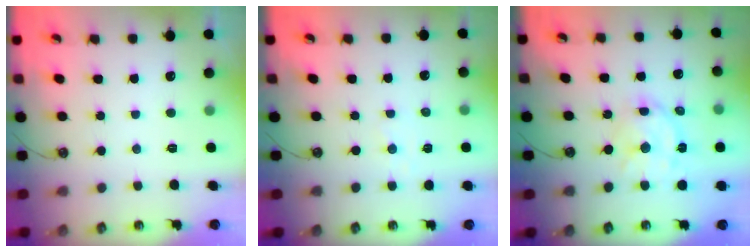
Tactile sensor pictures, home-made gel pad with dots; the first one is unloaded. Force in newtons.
{"total": 1.4, "press": 1.4, "slide": 0.2}
{"total": 11.9, "press": 11.9, "slide": 0.8}